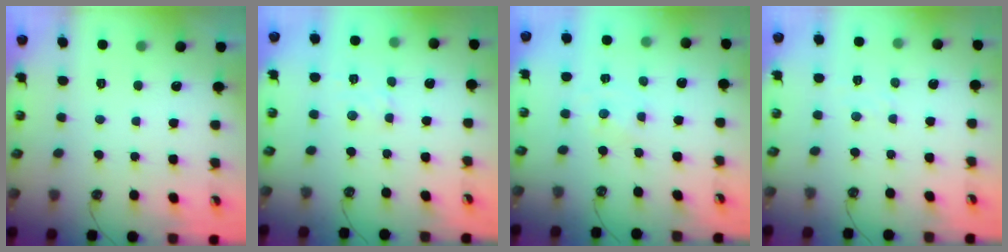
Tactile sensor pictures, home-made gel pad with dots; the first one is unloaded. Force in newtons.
{"total": 2.1, "press": 2.0, "slide": 0.6}
{"total": 0.0}
{"total": 3.1, "press": 3.0, "slide": 0.6}